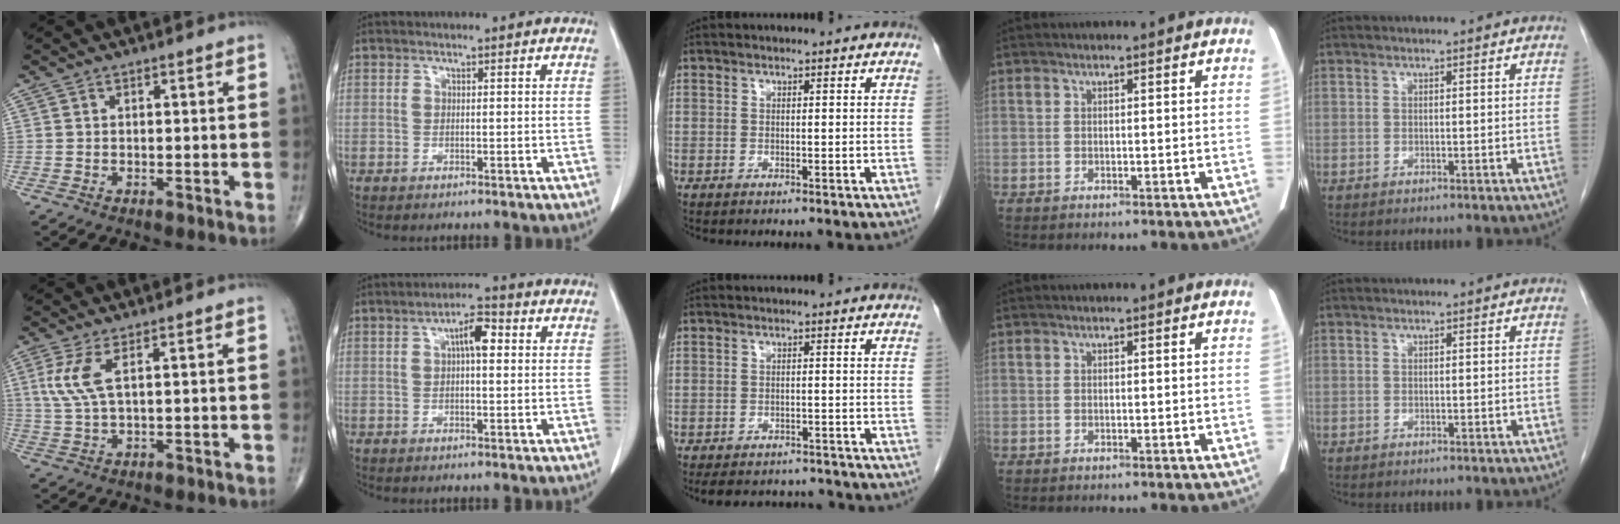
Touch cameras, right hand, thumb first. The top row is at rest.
{"thumb": {"total": 5.3, "force": [1.8, 1.4, 4.8], "torque": [-0.127, -0.002, 0.043]}, "index": {"total": 4.5, "force": [1.0, 1.3, 4.1], "torque": [-0.071, 0.015, 0.013]}, "middle": {"total": 8.6, "force": [-8.0, 2.6, 1.9], "torque": [-0.032, 0.008, -0.099]}}